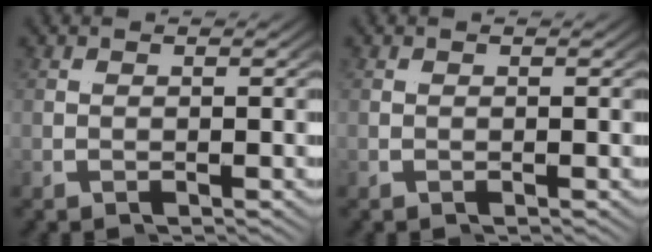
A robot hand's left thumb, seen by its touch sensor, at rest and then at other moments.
{"total": 0.0}